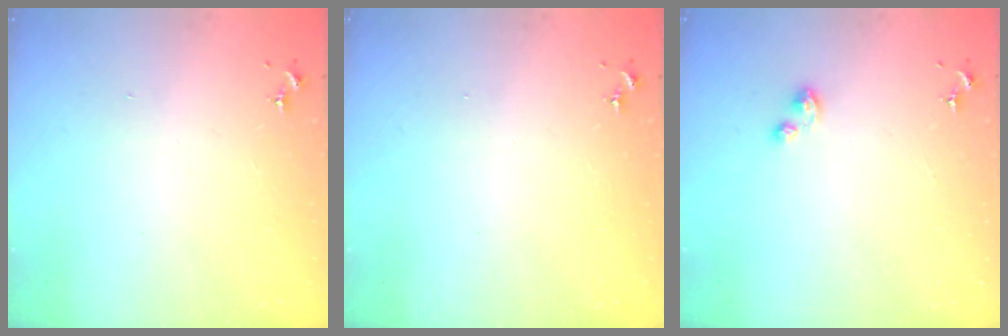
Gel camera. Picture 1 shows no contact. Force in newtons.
{"total": 1.3, "press": 1.0, "slide": 0.9}
{"total": 2.9, "press": 2.9, "slide": 0.3}